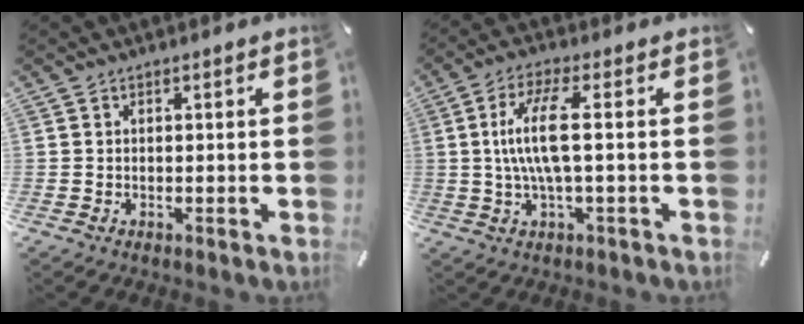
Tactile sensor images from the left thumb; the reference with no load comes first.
{"total": 10.3, "force": [0.4, 2.3, 10.0], "torque": [-0.216, -0.010, -0.004]}